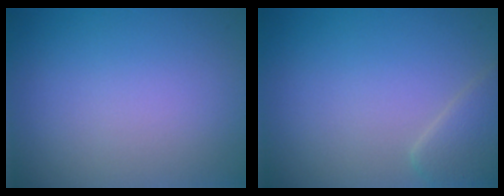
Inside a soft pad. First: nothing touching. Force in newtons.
{"total": 2.4, "press": 2.4, "slide": 0.1}